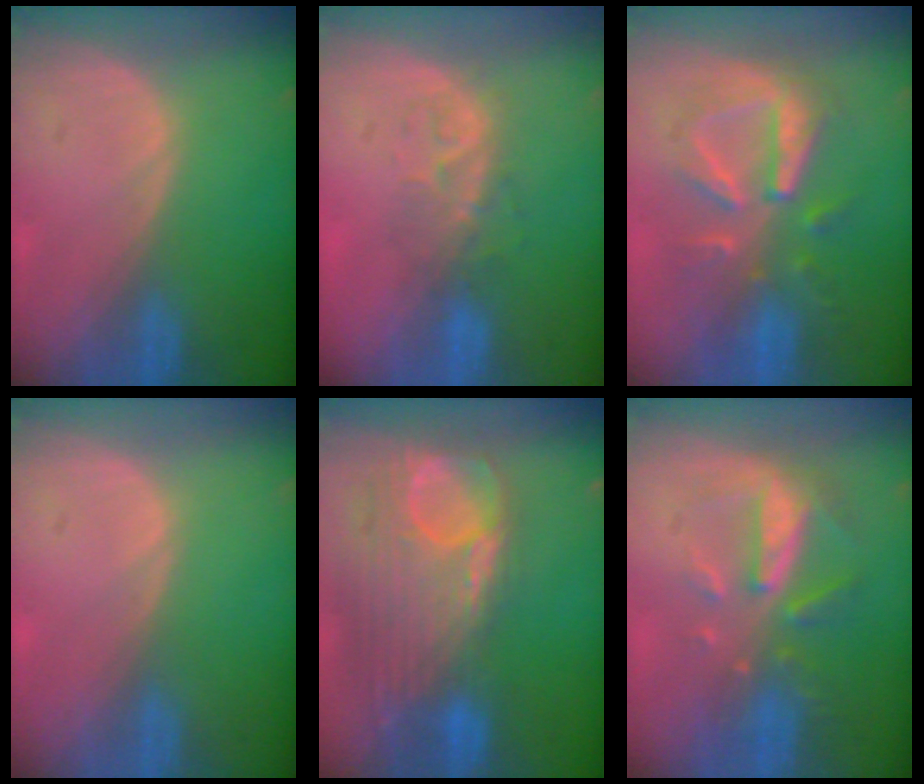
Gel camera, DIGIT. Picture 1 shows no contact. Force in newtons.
{"total": 4.1, "press": 4.0, "slide": 1.2}
{"total": 8.3, "press": 8.2, "slide": 0.8}
{"total": 0.0}
{"total": 12.7, "press": 10.7, "slide": 6.8}
{"total": 8.0, "press": 7.2, "slide": 3.3}